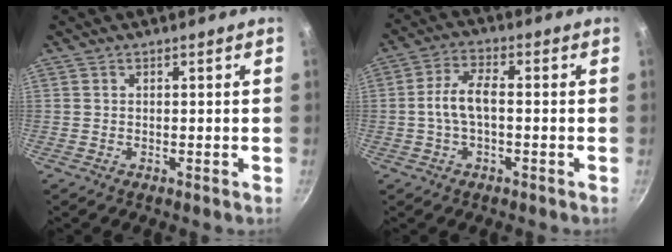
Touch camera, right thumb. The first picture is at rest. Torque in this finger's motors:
{"motor_torque": [-0.12, 0.29, -0.03, -0.20, 0.21]}